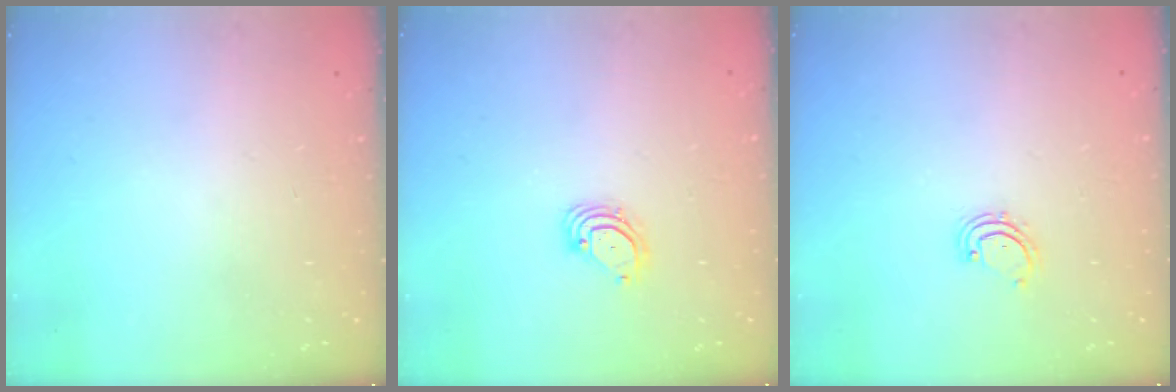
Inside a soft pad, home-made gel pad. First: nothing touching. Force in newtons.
{"total": 3.4, "press": 3.4, "slide": 0.3}
{"total": 2.6, "press": 2.6, "slide": 0.3}